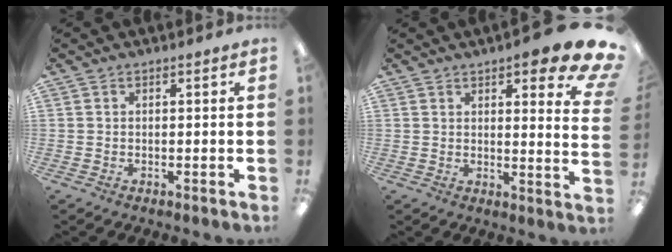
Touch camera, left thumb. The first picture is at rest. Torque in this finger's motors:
{"motor_torque": [0.50, 0.48, 1.43, -1.34, 0.17]}